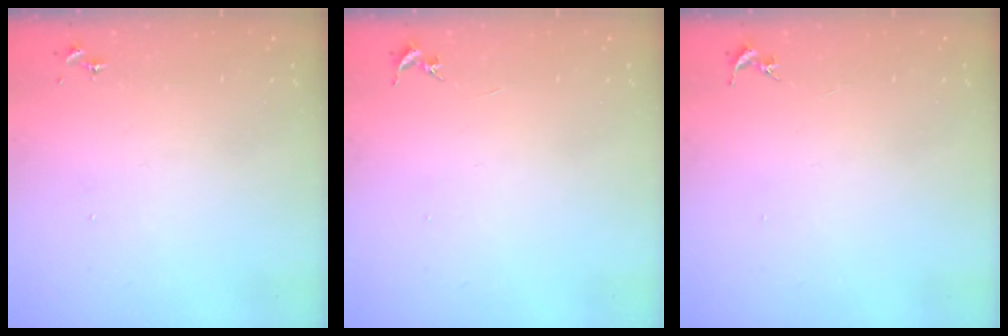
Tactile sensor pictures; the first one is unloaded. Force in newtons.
{"total": 0.0}
{"total": 0.0}